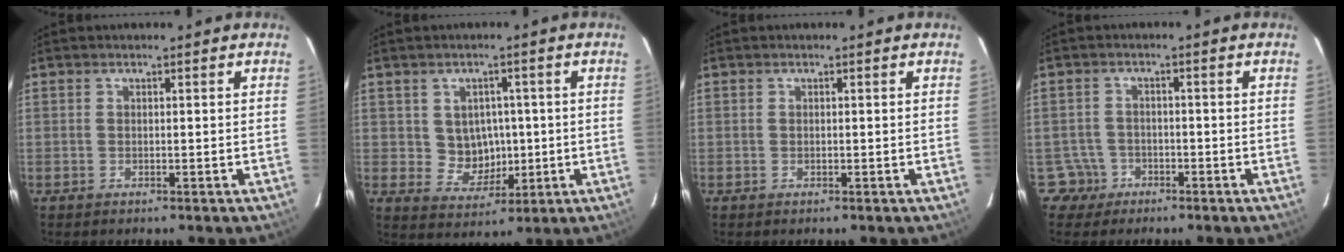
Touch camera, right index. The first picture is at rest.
{"total": 6.3, "force": [0.4, 5.9, 2.2], "torque": [-0.044, 0.010, 0.021]}
{"total": 0.0}
{"total": 3.9, "force": [-2.0, 3.3, -0.5], "torque": [0.004, 0.020, -0.034]}